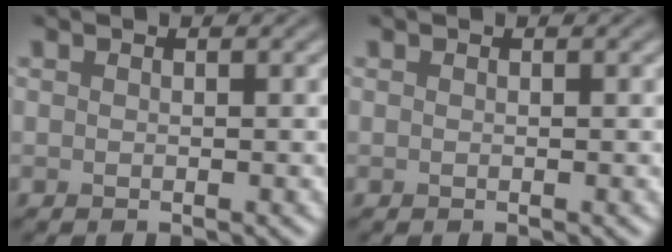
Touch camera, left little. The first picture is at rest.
{"total": 0.0}